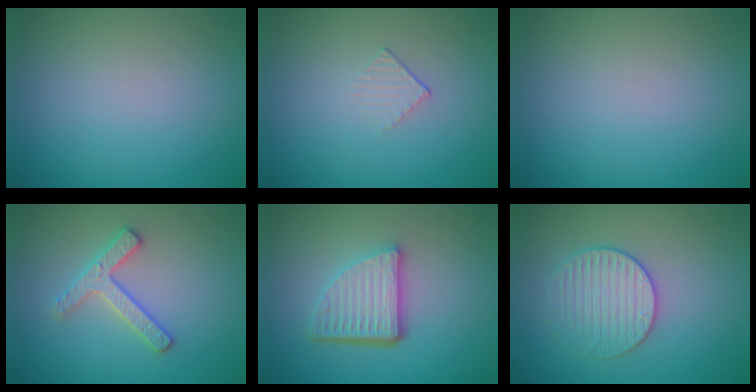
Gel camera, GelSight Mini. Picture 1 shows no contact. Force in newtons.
{"total": 1.2, "press": 0.4, "slide": 1.2}
{"total": 0.0}
{"total": 2.5, "press": 2.5, "slide": 0.4}
{"total": 5.6, "press": 3.7, "slide": 4.1}
{"total": 3.1, "press": 3.1, "slide": 0.5}